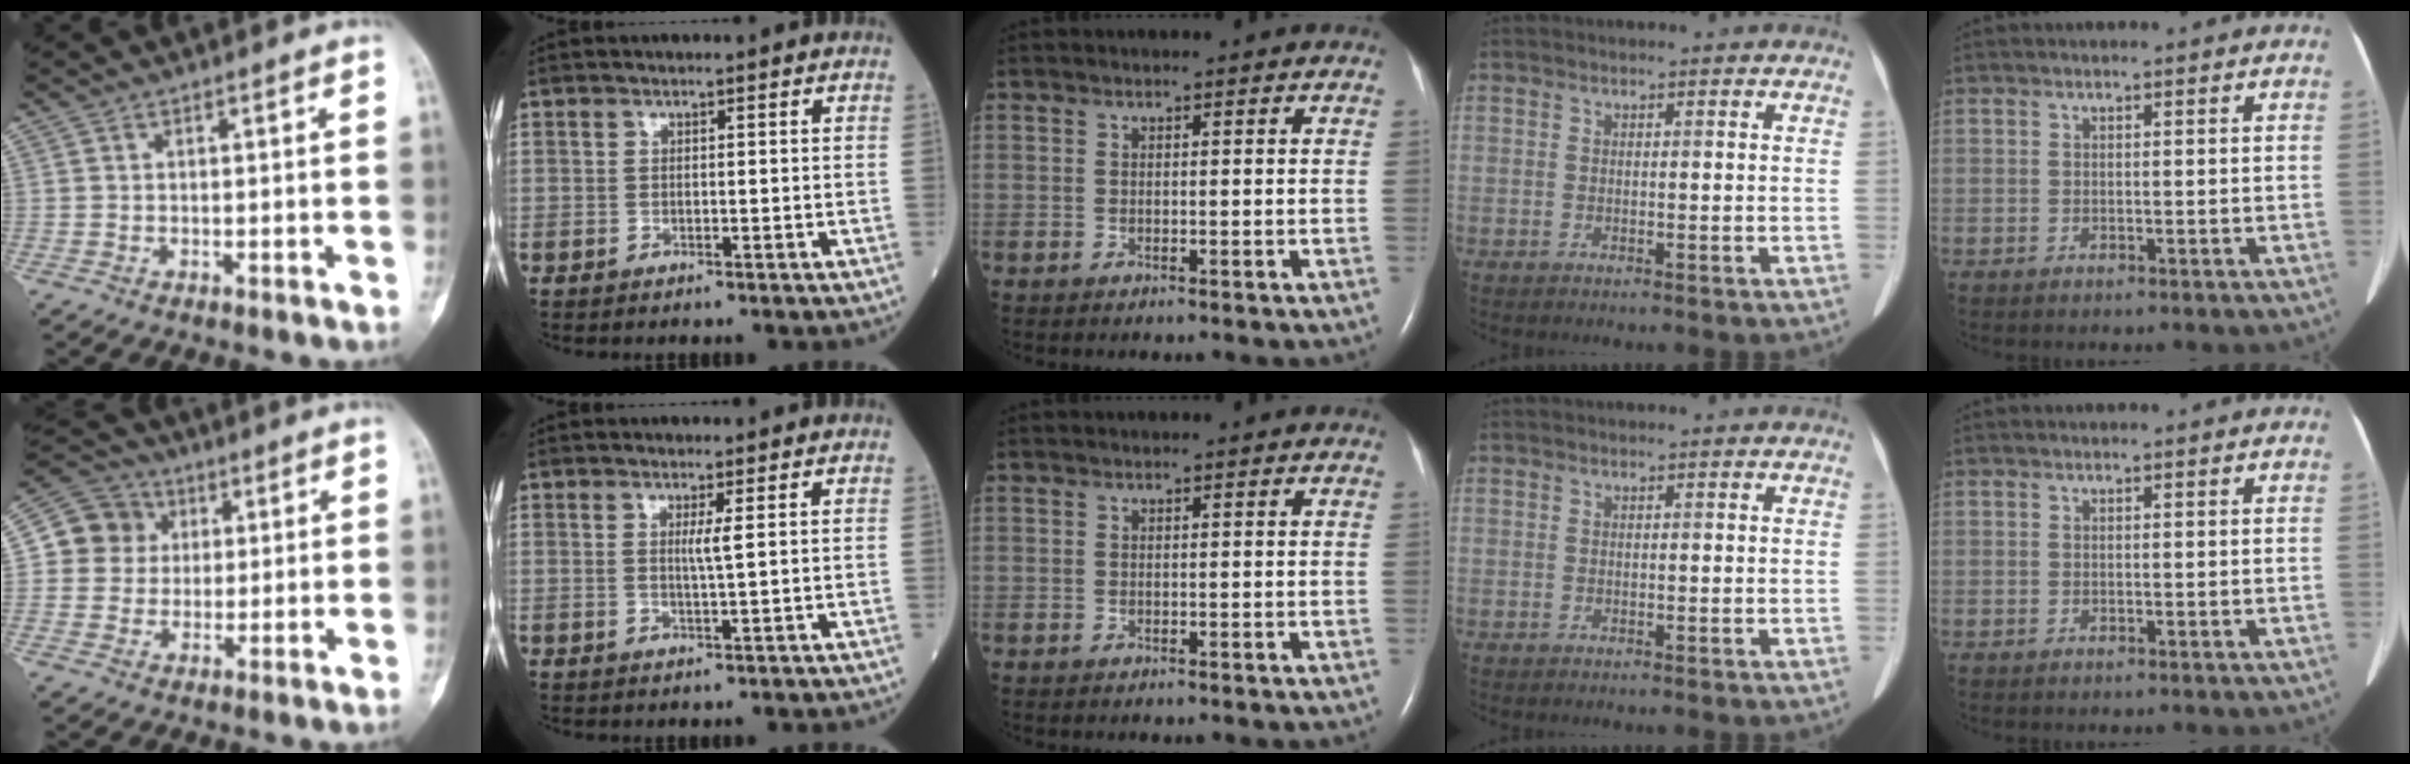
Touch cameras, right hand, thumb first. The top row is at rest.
{"thumb": {"total": 9.4, "force": [1.6, 9.0, 2.5], "torque": [-0.014, 0.010, 0.018]}, "index": {"total": 1.8, "force": [0.6, -0.5, 1.6], "torque": [-0.035, -0.004, 0.013]}}